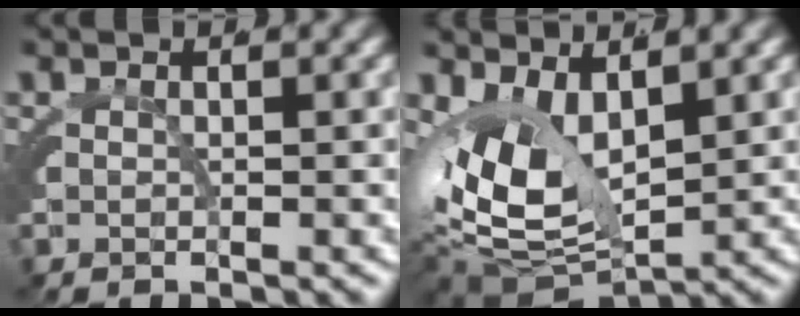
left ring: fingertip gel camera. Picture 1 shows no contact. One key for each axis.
{"total": 10.9, "fx": -1.6, "fy": 8.1, "fz": 7.1, "tx": -0.160, "ty": -0.059, "tz": -0.004}